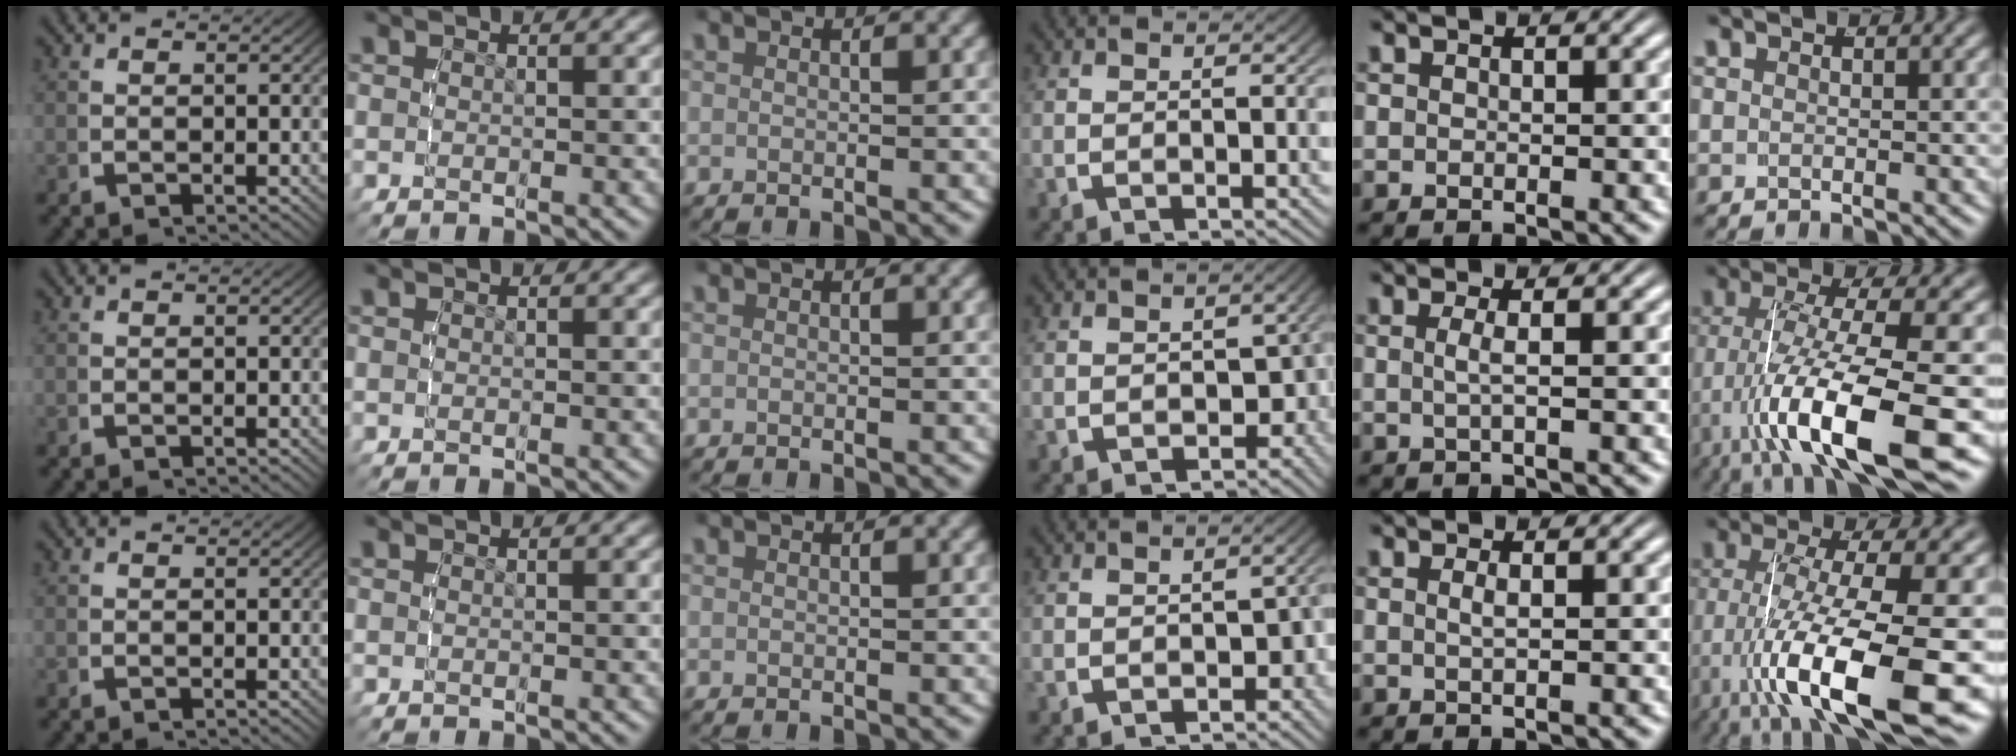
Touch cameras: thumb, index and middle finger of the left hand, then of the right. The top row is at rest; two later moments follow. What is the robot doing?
{"motion": "lift_and_place", "object": "condiment"}